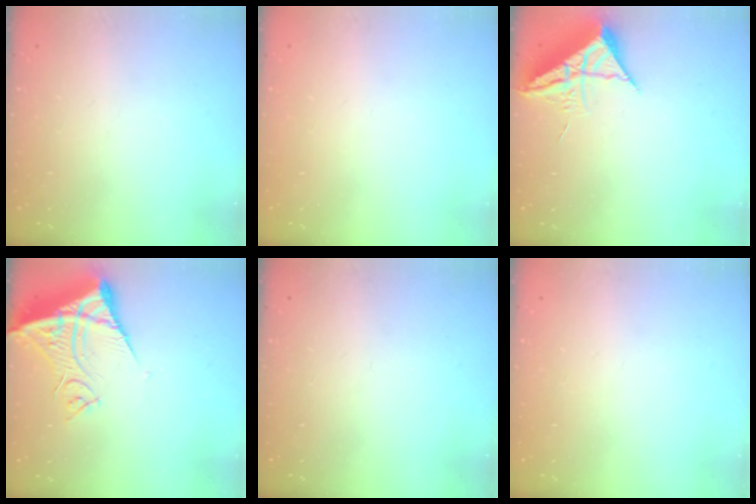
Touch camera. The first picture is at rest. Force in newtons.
{"total": 0.0}
{"total": 10.0, "press": 9.9, "slide": 0.8}
{"total": 13.5, "press": 13.3, "slide": 1.8}
{"total": 0.0}
{"total": 0.0}